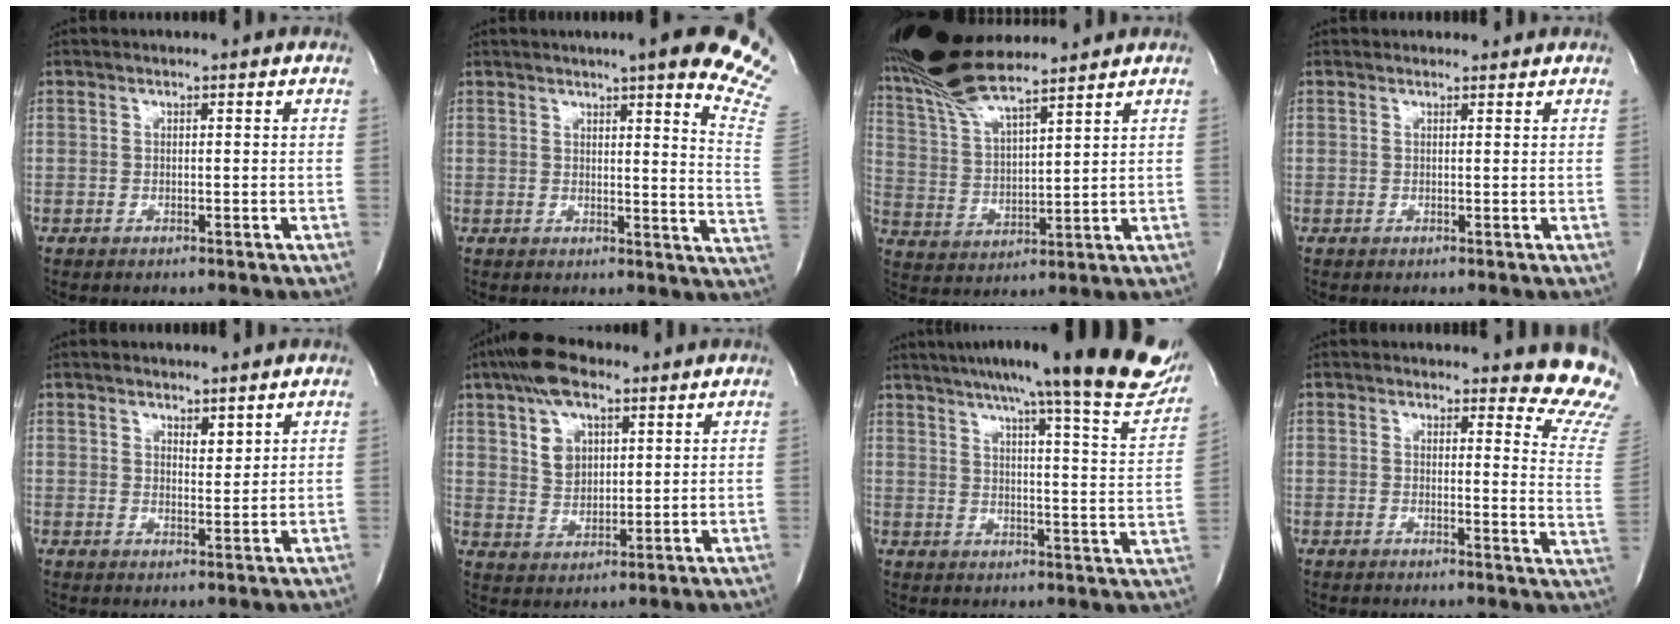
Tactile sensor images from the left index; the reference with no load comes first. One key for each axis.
{"total": 17.4, "fx": 13.1, "fy": 0.4, "fz": 11.5, "tx": -0.120, "ty": -0.071, "tz": 0.130}
{"total": 13.7, "fx": 12.1, "fy": 1.8, "fz": 6.3, "tx": -0.134, "ty": 0.012, "tz": 0.239}
{"total": 1.0, "fx": 0.9, "fy": 0.5, "fz": -0.2, "tx": -0.004, "ty": 0.001, "tz": 0.010}
{"total": 3.0, "fx": 2.2, "fy": 1.3, "fz": 1.5, "tx": -0.027, "ty": -0.009, "tz": 0.040}
{"total": 9.2, "fx": 5.3, "fy": 4.9, "fz": 5.8, "tx": -0.112, "ty": 0.014, "tz": 0.100}
{"total": 25.5, "fx": 20.9, "fy": 1.7, "fz": 14.5, "tx": -0.206, "ty": -0.040, "tz": 0.254}
{"total": 10.7, "fx": 10.0, "fy": 1.5, "fz": 3.5, "tx": -0.008, "ty": -0.096, "tz": 0.074}